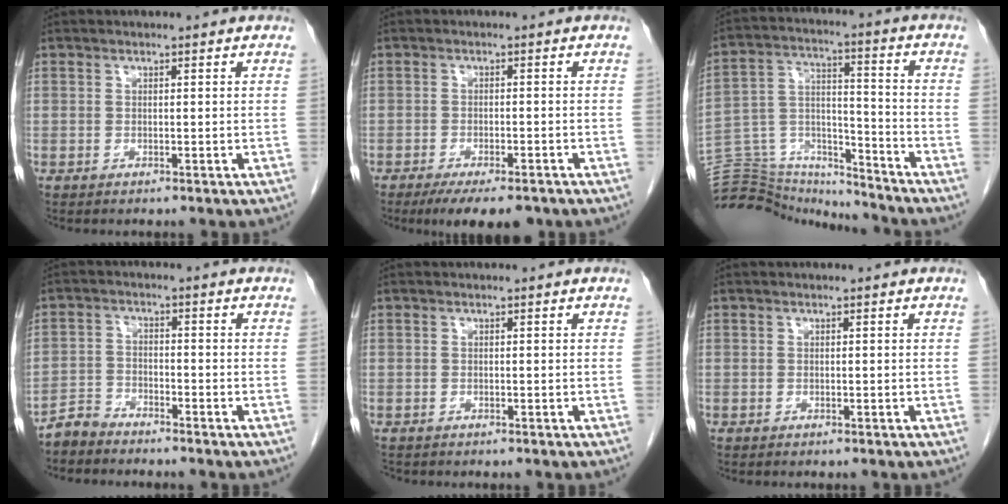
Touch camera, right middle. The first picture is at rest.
{"total": 8.5, "force": [-6.4, 2.3, 5.0], "torque": [-0.064, -0.009, -0.093]}
{"total": 17.4, "force": [-17.0, 2.4, 2.2], "torque": [-0.051, 0.046, -0.278]}
{"total": 3.3, "force": [-3.2, 0.8, -0.1], "torque": [0.002, -0.006, -0.066]}
{"total": 0.8, "force": [-0.7, 0.3, 0.1], "torque": [-0.008, -0.001, -0.014]}
{"total": 0.0}